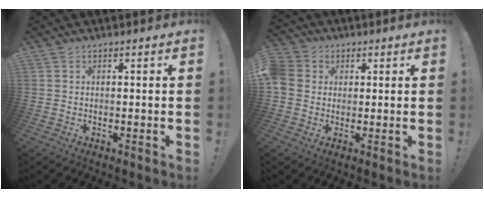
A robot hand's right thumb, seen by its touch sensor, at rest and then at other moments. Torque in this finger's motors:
{"motor_torque": [1.45, 1.45, 1.26, 0.12, 0.57]}